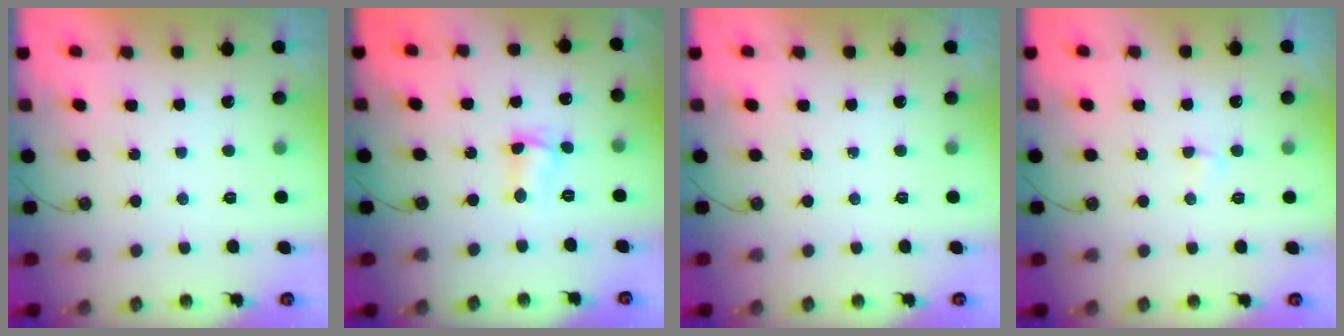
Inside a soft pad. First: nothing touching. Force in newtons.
{"total": 4.0, "press": 3.2, "slide": 2.4}
{"total": 0.0}
{"total": 2.4, "press": 2.4, "slide": 0.4}